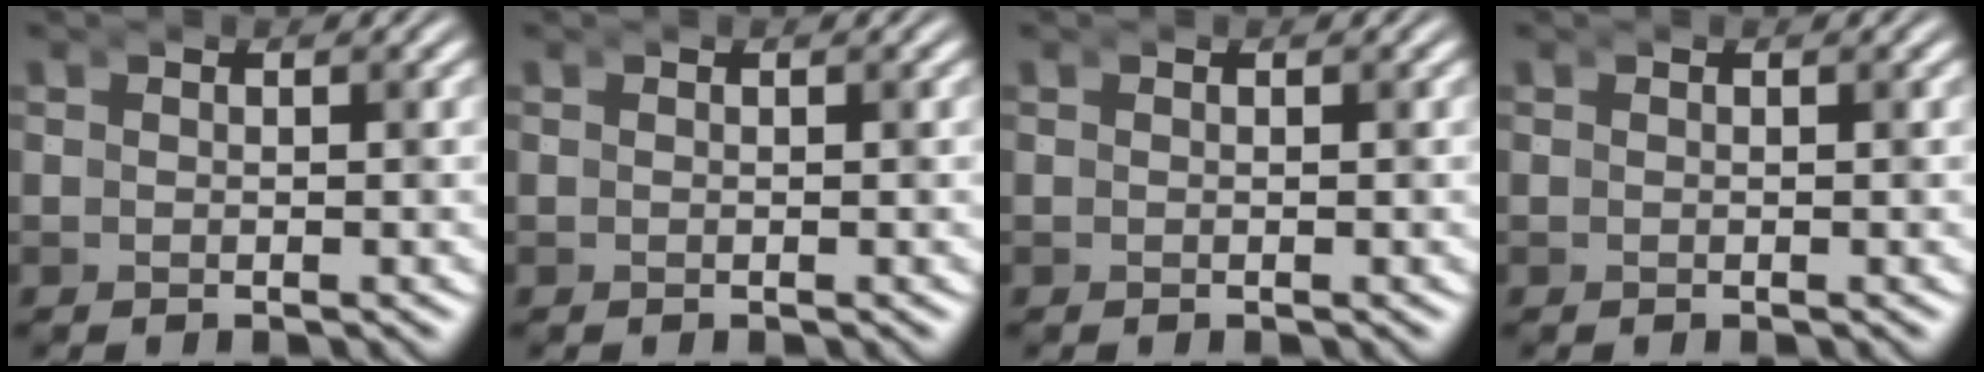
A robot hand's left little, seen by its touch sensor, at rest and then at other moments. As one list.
[{"total": 0.0}, {"total": 0.0}, {"total": 0.0}]